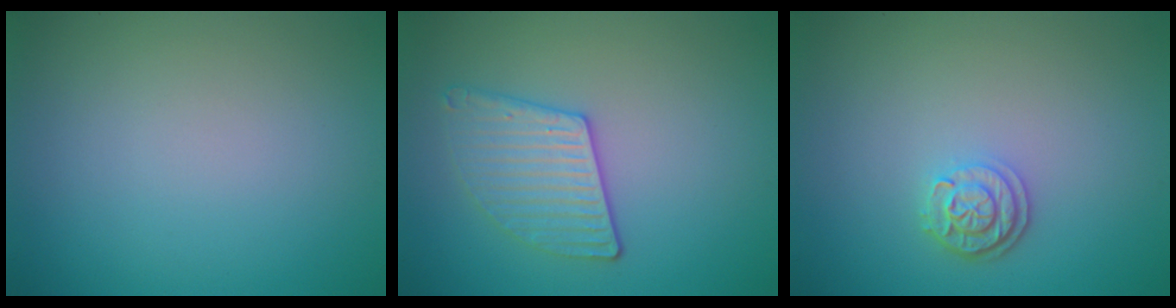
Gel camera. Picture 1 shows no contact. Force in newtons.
{"total": 2.9, "press": 2.9, "slide": 0.6}
{"total": 2.4, "press": 2.1, "slide": 1.3}